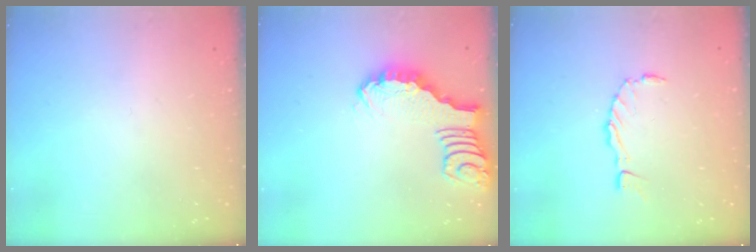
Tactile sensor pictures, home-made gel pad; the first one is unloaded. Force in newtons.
{"total": 2.8, "press": 2.7, "slide": 0.4}
{"total": 0.6, "press": 0.6, "slide": 0.2}